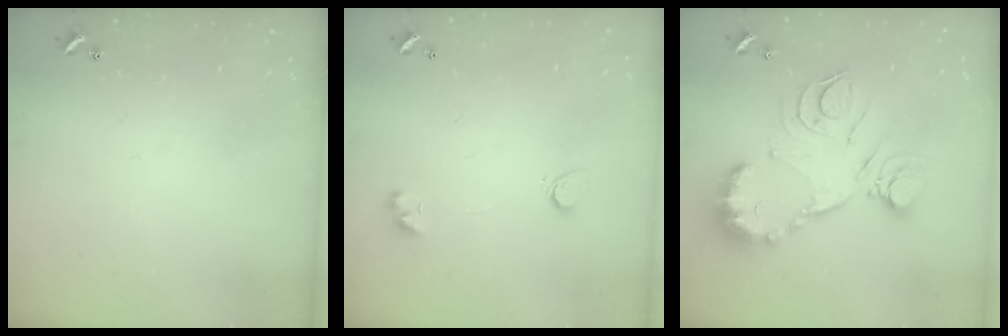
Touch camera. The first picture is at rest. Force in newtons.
{"total": 2.9, "press": 2.6, "slide": 1.3}
{"total": 21.4, "press": 21.4, "slide": 1.9}